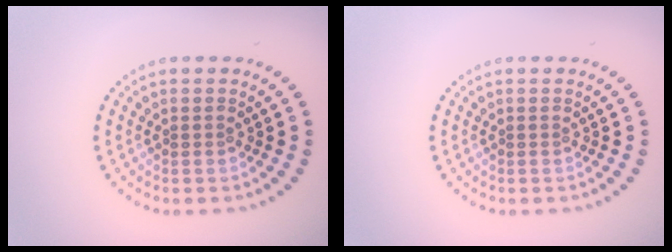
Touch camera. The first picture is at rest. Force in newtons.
{"total": 0.0}